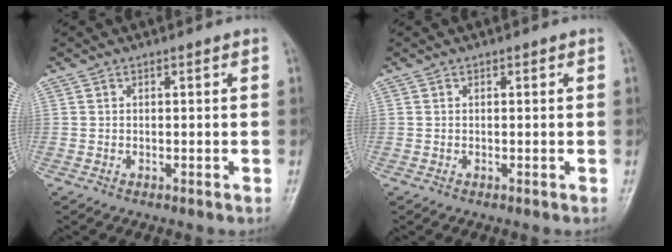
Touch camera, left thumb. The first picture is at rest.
{"total": 0.0}